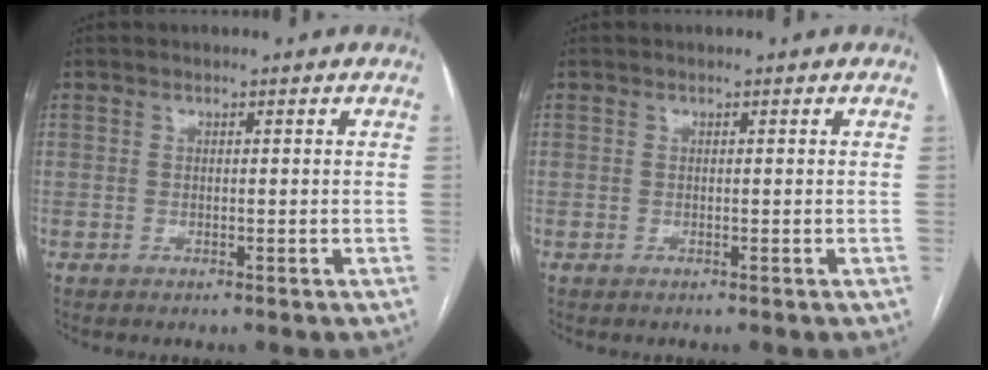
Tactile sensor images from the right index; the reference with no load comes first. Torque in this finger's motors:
{"motor_torque": [0.02, 0.02, 0.00, 0.00]}